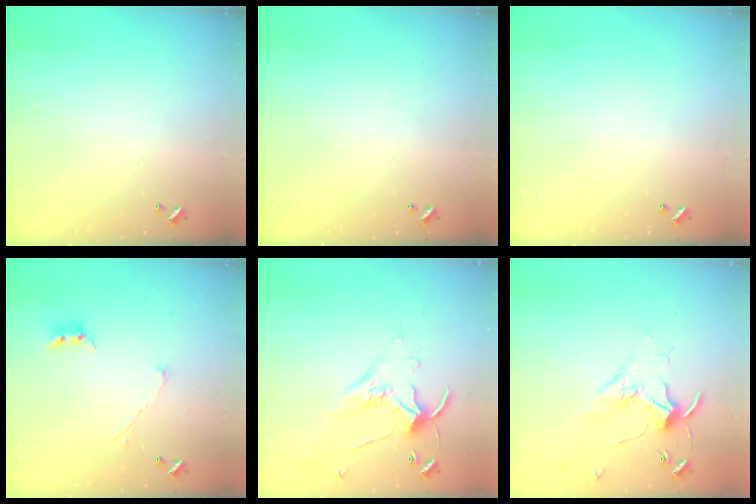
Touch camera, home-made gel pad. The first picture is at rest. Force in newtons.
{"total": 0.0}
{"total": 0.0}
{"total": 2.9, "press": 2.9, "slide": 0.4}
{"total": 1.2, "press": 0.6, "slide": 1.1}
{"total": 1.7, "press": 1.6, "slide": 0.4}